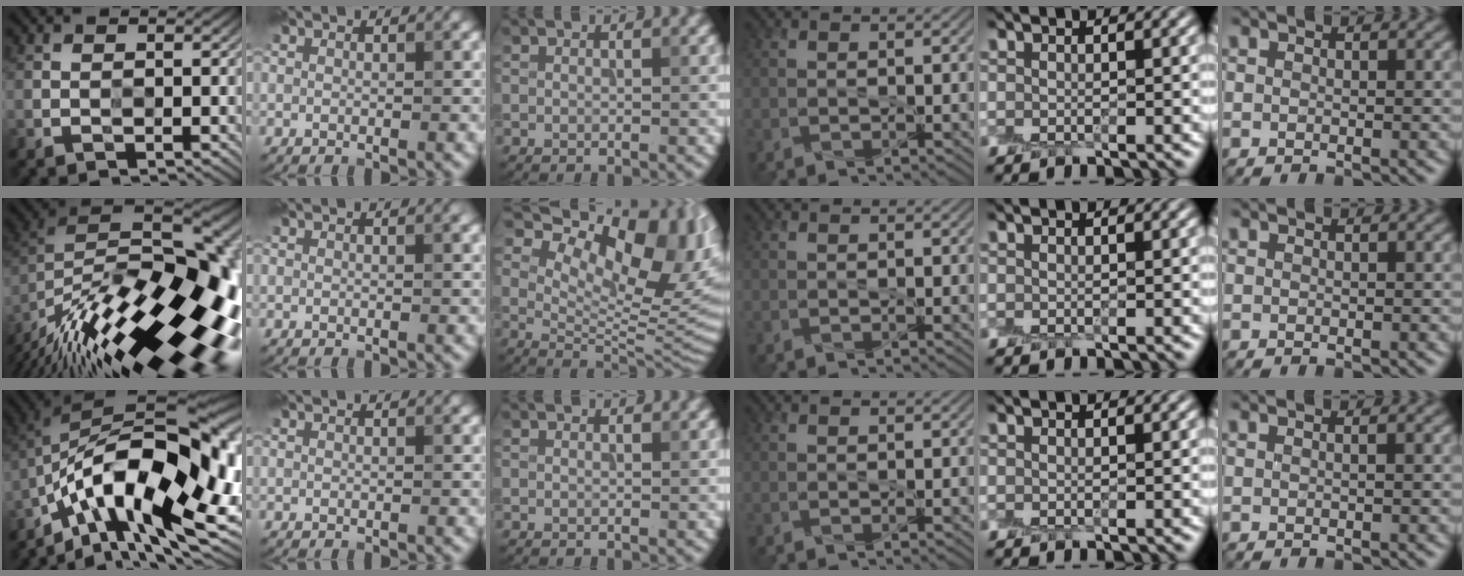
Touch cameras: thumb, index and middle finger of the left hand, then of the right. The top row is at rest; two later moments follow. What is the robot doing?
{"motion": "peel", "object": "cling film"}